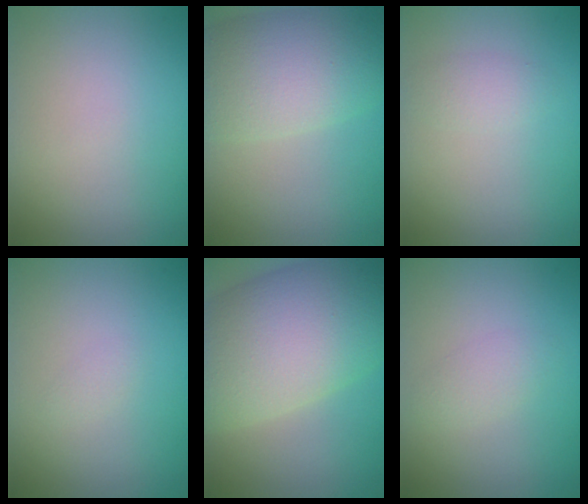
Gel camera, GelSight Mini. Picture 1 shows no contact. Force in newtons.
{"total": 8.2, "press": 8.2, "slide": 0.2}
{"total": 1.3, "press": 1.3, "slide": 0.1}
{"total": 0.6, "press": 0.6, "slide": 0.0}
{"total": 12.5, "press": 12.5, "slide": 0.7}
{"total": 1.5, "press": 1.5, "slide": 0.1}